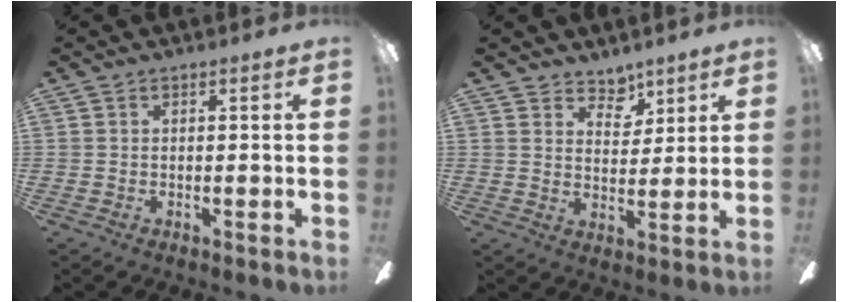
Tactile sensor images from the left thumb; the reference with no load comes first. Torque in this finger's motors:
{"motor_torque": [0.06, 0.02, -0.26, -0.03, -0.02]}